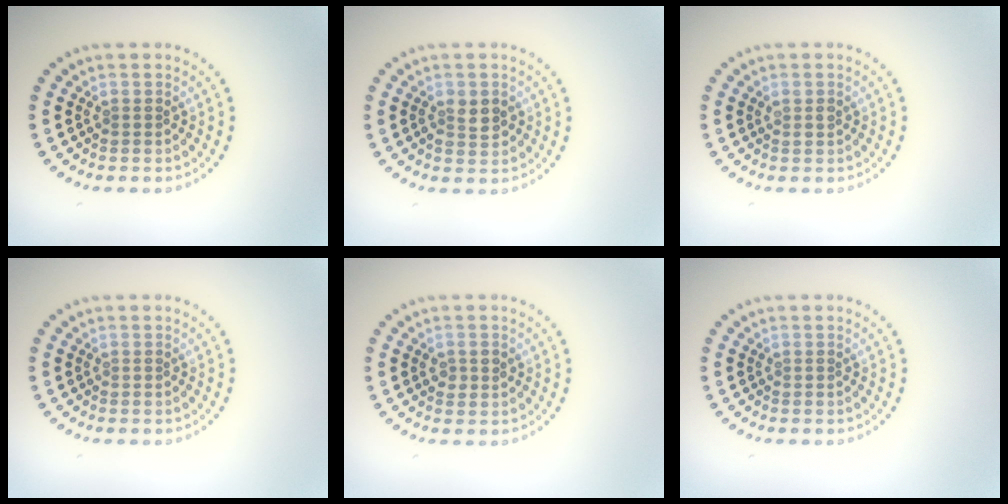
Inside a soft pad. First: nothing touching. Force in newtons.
{"total": 2.1, "press": 2.1, "slide": 0.2}
{"total": 0.9, "press": 0.8, "slide": 0.4}
{"total": 0.0}
{"total": 1.4, "press": 1.4, "slide": 0.1}
{"total": 0.0}